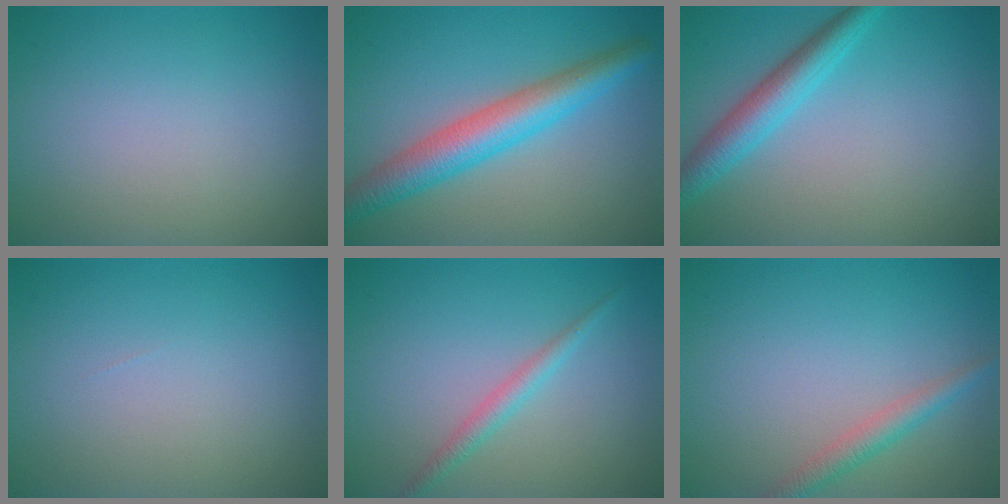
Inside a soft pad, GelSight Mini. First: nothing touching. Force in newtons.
{"total": 5.7, "press": 5.7, "slide": 0.1}
{"total": 3.8, "press": 3.8, "slide": 0.1}
{"total": 0.0}
{"total": 1.8, "press": 1.8, "slide": 0.0}
{"total": 2.1, "press": 2.1, "slide": 0.0}